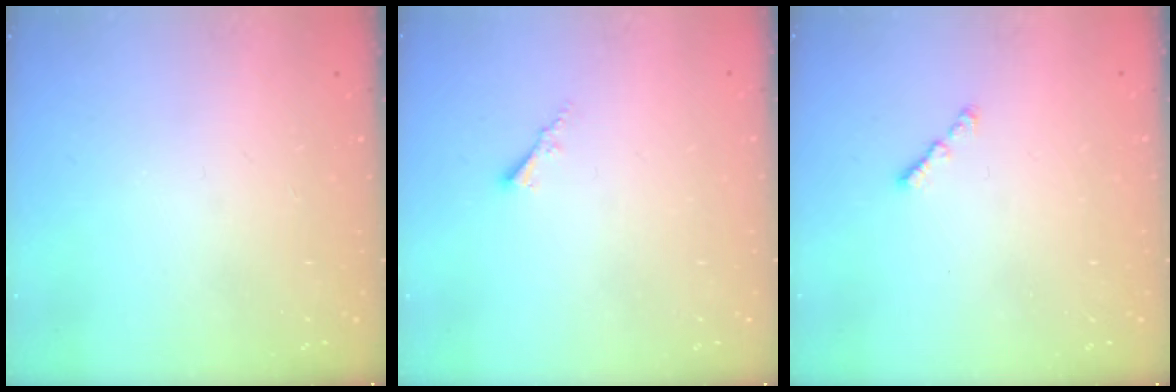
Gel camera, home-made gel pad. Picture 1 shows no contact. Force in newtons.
{"total": 1.8, "press": 1.7, "slide": 0.3}
{"total": 1.0, "press": 0.9, "slide": 0.5}